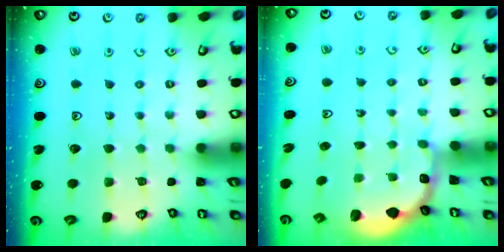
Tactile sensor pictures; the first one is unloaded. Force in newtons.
{"total": 1.8, "press": 1.7, "slide": 0.7}